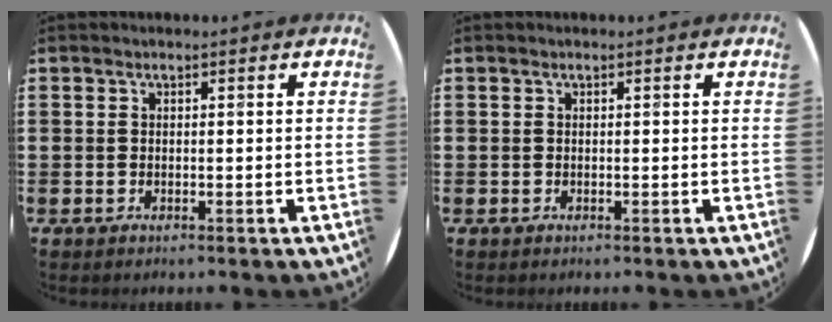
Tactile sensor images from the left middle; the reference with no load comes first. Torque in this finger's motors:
{"motor_torque": [0.00, 0.00, 0.00, 0.00]}